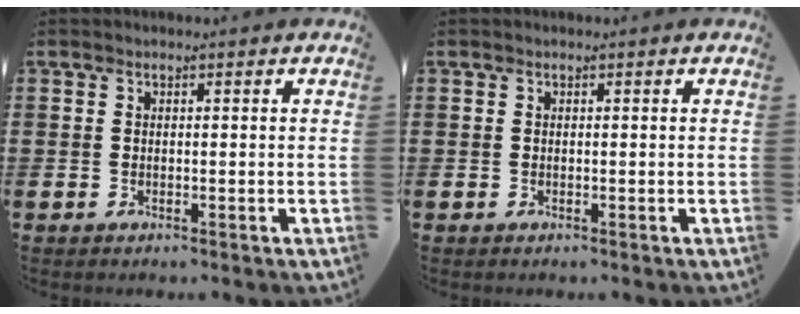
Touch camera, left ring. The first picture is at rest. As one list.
[{"total": 0.0}]